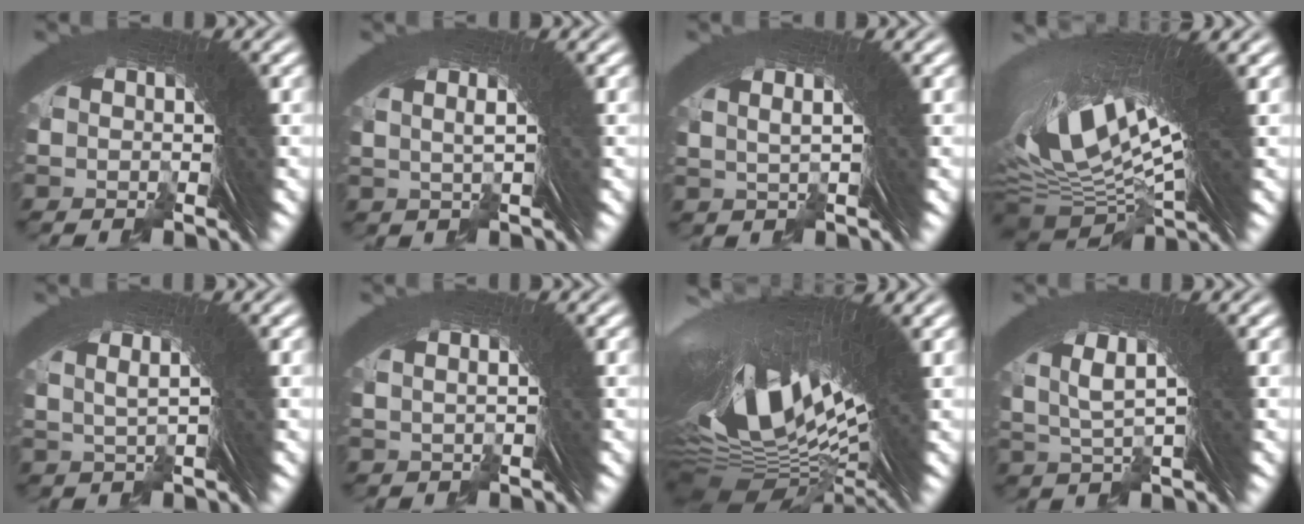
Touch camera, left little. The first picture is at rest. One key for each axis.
{"total": 3.7, "fx": 1.8, "fy": 0.1, "fz": 3.2, "tx": -0.033, "ty": 0.015, "tz": 0.024}
{"total": 3.6, "fx": 1.9, "fy": 0.3, "fz": 3.1, "tx": -0.037, "ty": 0.013, "tz": 0.028}
{"total": 17.8, "fx": 4.4, "fy": 8.1, "fz": 15.3, "tx": -0.273, "ty": -0.012, "tz": 0.083}
{"total": 5.1, "fx": 2.8, "fy": 1.1, "fz": 4.1, "tx": -0.055, "ty": 0.020, "tz": 0.038}
{"total": 1.7, "fx": 0.8, "fy": -0.8, "fz": 1.3, "tx": -0.006, "ty": 0.011, "tz": 0.014}
{"total": 22.5, "fx": 1.7, "fy": 10.6, "fz": 19.8, "tx": -0.339, "ty": -0.022, "tz": 0.046}
{"total": 7.1, "fx": 3.3, "fy": 2.4, "fz": 5.8, "tx": -0.093, "ty": 0.019, "tz": 0.044}